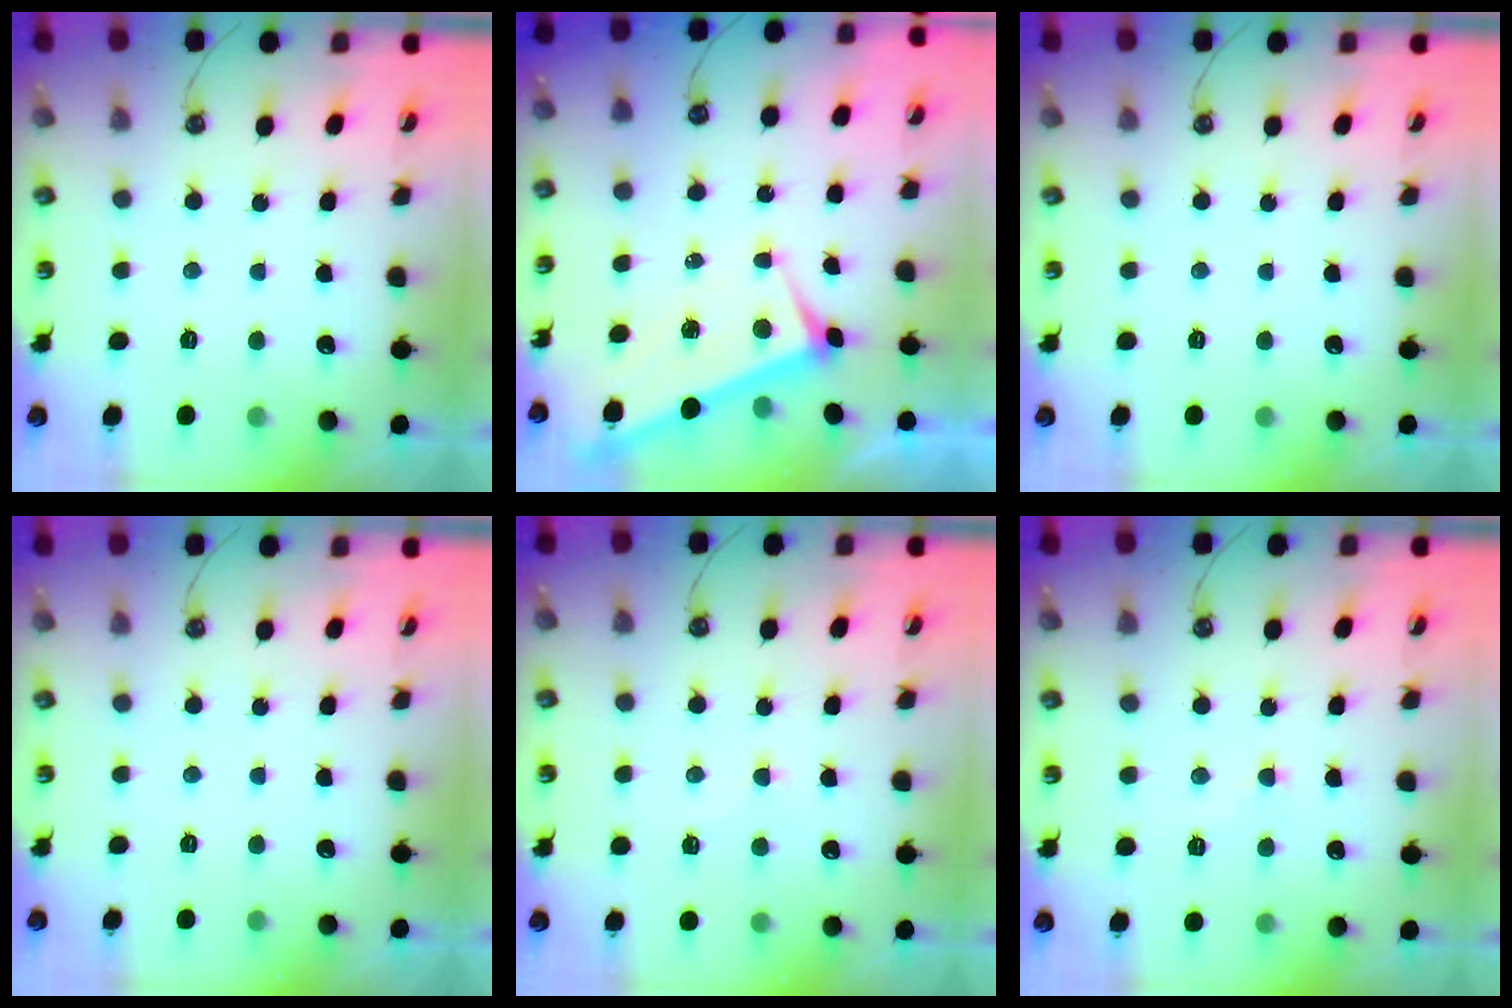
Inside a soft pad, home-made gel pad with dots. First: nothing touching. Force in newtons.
{"total": 4.0, "press": 4.0, "slide": 0.3}
{"total": 0.0}
{"total": 0.0}
{"total": 1.3, "press": 1.0, "slide": 0.9}
{"total": 2.2, "press": 2.2, "slide": 0.4}